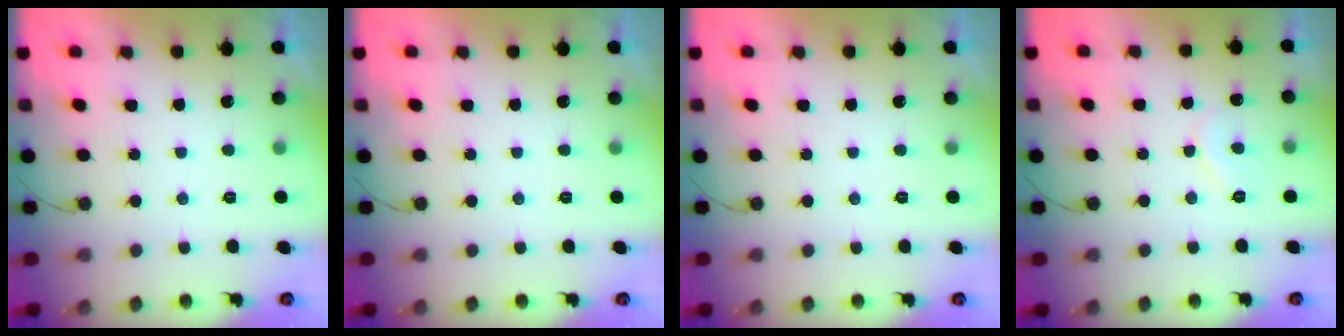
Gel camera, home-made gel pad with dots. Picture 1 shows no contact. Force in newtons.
{"total": 0.0}
{"total": 0.0}
{"total": 6.4, "press": 6.4, "slide": 0.5}